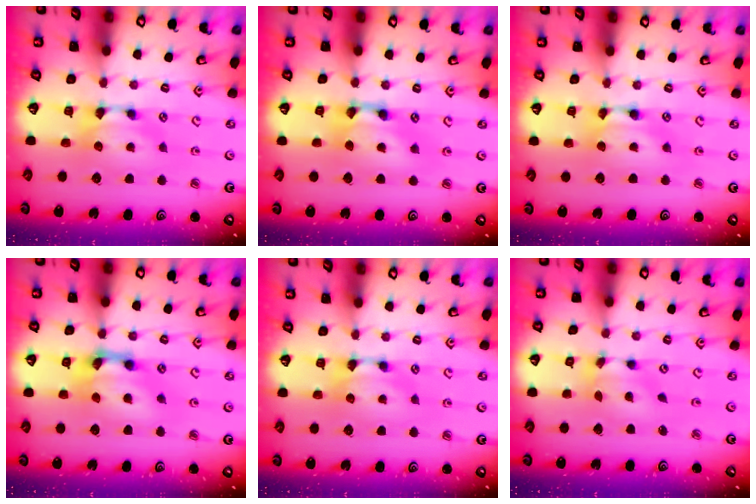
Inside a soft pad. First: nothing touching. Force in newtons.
{"total": 2.6, "press": 2.6, "slide": 0.2}
{"total": 1.6, "press": 1.6, "slide": 0.2}
{"total": 4.3, "press": 3.3, "slide": 2.7}
{"total": 0.0}
{"total": 4.2, "press": 3.9, "slide": 1.7}